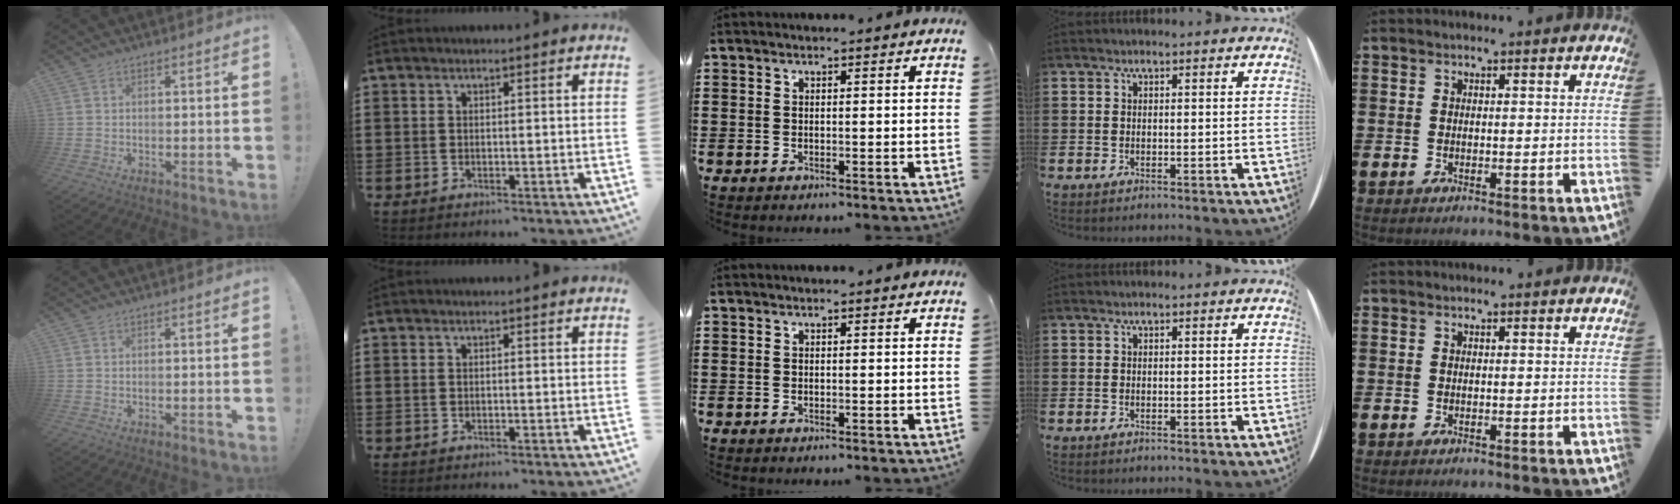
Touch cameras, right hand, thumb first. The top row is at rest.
{}